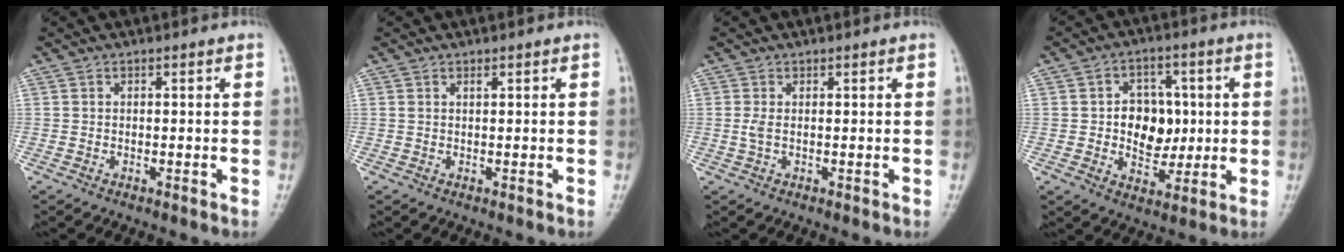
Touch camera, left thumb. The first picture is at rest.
{"total": 0.5, "force": [0.4, 0.1, 0.3], "torque": [-0.008, -0.001, 0.008]}
{"total": 1.2, "force": [0.2, 0.5, 1.1], "torque": [-0.031, 0.001, 0.007]}
{"total": 9.4, "force": [0.4, 7.1, 6.0], "torque": [-0.040, 0.002, 0.009]}